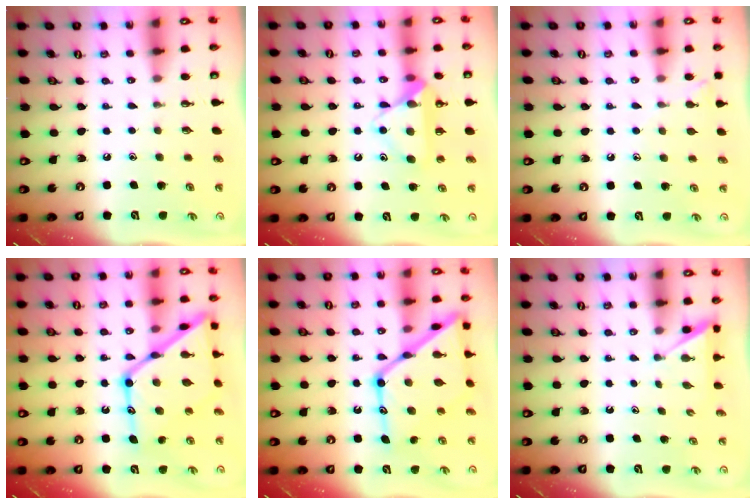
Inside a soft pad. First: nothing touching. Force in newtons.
{"total": 13.3, "press": 13.3, "slide": 0.9}
{"total": 5.5, "press": 5.4, "slide": 0.5}
{"total": 23.3, "press": 23.2, "slide": 2.1}
{"total": 23.3, "press": 23.2, "slide": 2.1}
{"total": 1.9, "press": 1.9, "slide": 0.2}